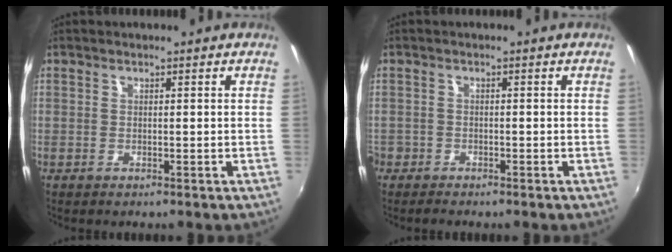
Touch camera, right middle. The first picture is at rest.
{"total": 2.2, "force": [-1.9, 1.1, 0.2], "torque": [-0.017, -0.004, -0.038]}